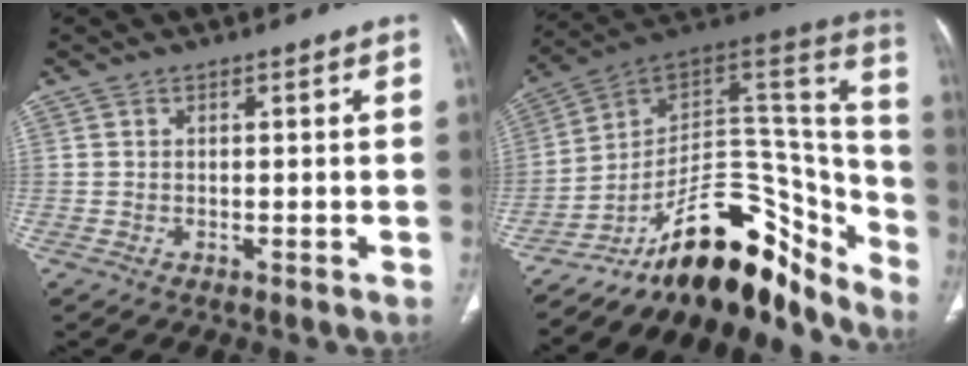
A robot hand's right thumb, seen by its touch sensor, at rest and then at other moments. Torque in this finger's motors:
{"motor_torque": [3.26, -0.03, 0.68, -2.09, 0.43]}